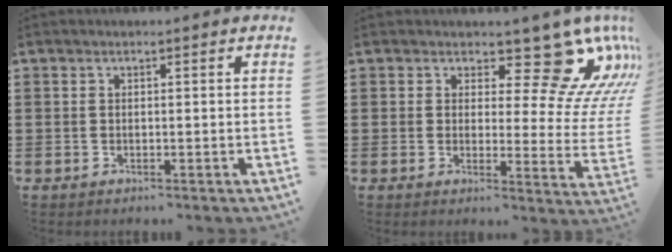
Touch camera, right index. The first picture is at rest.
{"total": 11.7, "force": [7.4, 4.6, 7.9], "torque": [-0.120, -0.051, 0.127]}